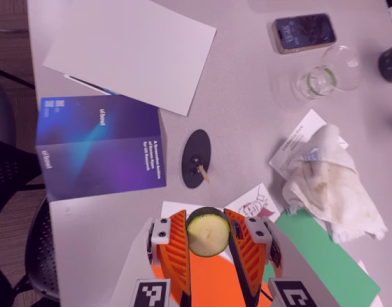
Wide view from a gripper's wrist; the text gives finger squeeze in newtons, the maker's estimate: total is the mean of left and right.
{"total": 11.5, "left": 11.9, "right": 11.1}